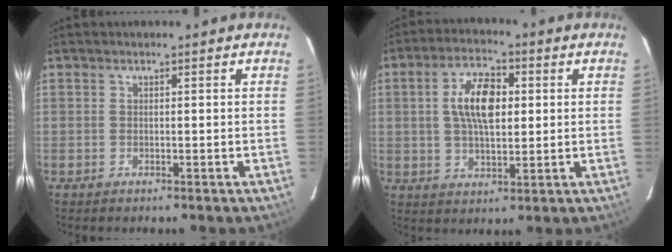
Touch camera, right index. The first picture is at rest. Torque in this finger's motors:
{"motor_torque": [0.58, -0.23, 0.36, 0.14]}